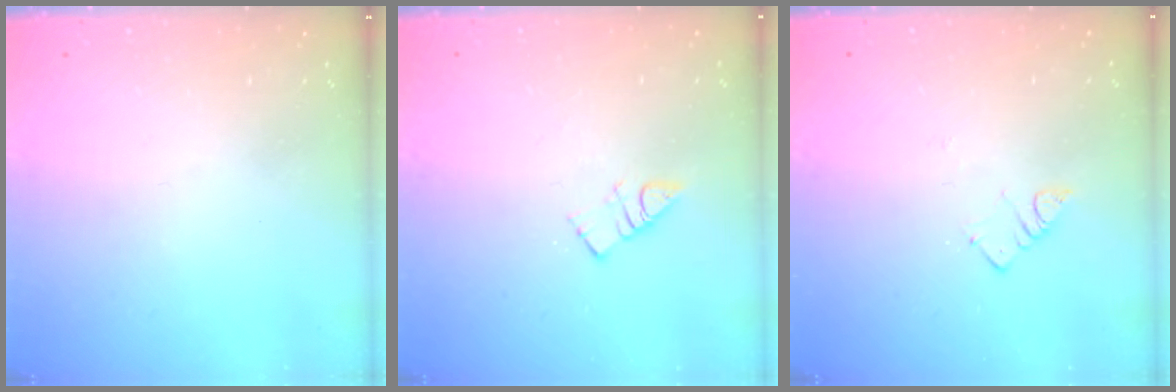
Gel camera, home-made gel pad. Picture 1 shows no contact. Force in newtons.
{"total": 3.9, "press": 3.9, "slide": 0.3}
{"total": 3.2, "press": 3.2, "slide": 0.3}